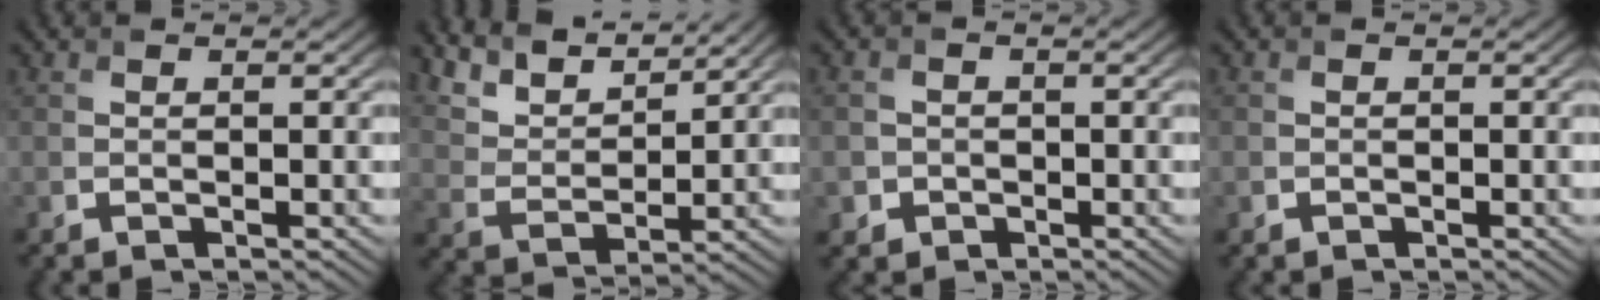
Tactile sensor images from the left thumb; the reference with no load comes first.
{"total": 8.7, "force": [7.2, 3.0, 3.9], "torque": [-0.104, -0.005, 0.143]}
{"total": 2.6, "force": [-0.8, 2.5, 0.3], "torque": [-0.001, -0.004, -0.020]}
{"total": 0.7, "force": [-0.3, 0.7, -0.1], "torque": [0.004, -0.004, -0.009]}